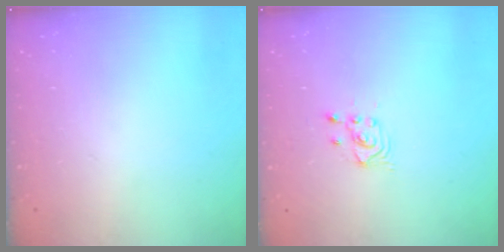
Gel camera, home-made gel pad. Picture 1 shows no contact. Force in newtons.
{"total": 2.7, "press": 2.7, "slide": 0.2}